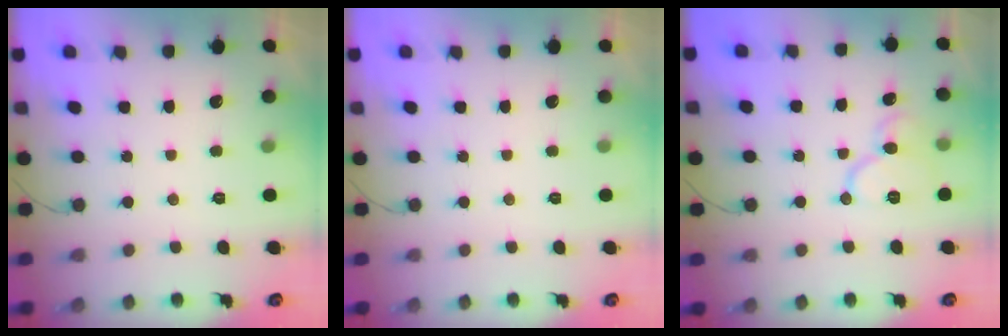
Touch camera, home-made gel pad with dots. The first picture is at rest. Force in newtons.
{"total": 0.0}
{"total": 11.1, "press": 11.0, "slide": 1.5}